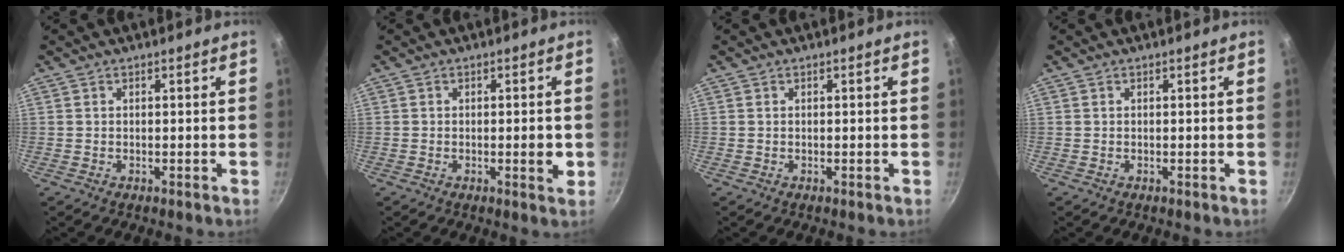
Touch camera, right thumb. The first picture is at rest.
{"total": 3.0, "force": [-0.4, 1.0, 2.8], "torque": [-0.033, 0.000, -0.006]}
{"total": 0.0}
{"total": 0.0}